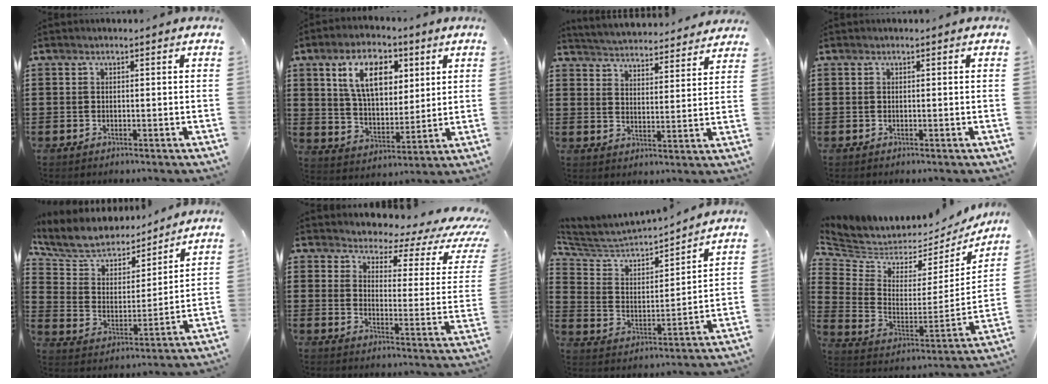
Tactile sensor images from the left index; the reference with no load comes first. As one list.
[{"total": 10.4, "force": [5.1, 5.8, 7.0], "torque": [-0.142, 0.014, 0.089]}, {"total": 4.3, "force": [4.3, -0.2, -0.4], "torque": [-0.016, -0.033, 0.071]}, {"total": 0.0}, {"total": 7.5, "force": [6.8, 2.5, 1.7], "torque": [-0.075, -0.044, 0.119]}, {"total": 3.5, "force": [2.8, 1.3, 1.6], "torque": [-0.042, -0.025, 0.040]}, {"total": 4.7, "force": [4.4, 1.2, 1.2], "torque": [-0.054, -0.035, 0.067]}, {"total": 4.1, "force": [3.7, 1.6, 0.7], "torque": [-0.043, -0.048, 0.062]}]